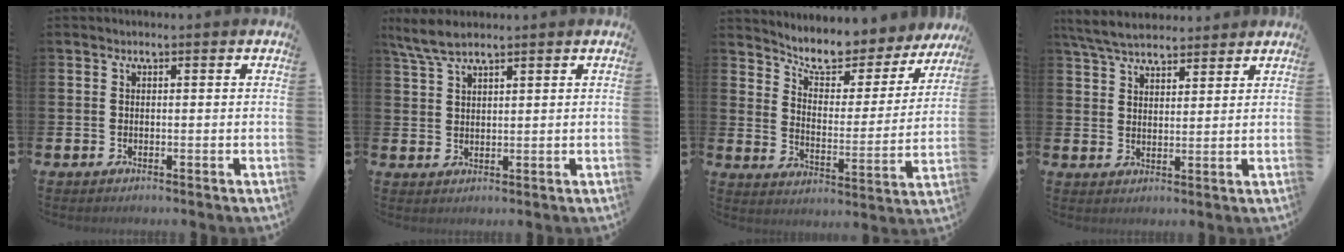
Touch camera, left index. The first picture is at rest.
{"total": 4.7, "force": [4.0, 1.0, 2.4], "torque": [-0.054, -0.007, 0.072]}
{"total": 8.2, "force": [7.5, 2.3, 2.1], "torque": [-0.069, -0.061, 0.128]}
{"total": 5.8, "force": [5.4, 1.4, 1.5], "torque": [-0.052, -0.014, 0.101]}